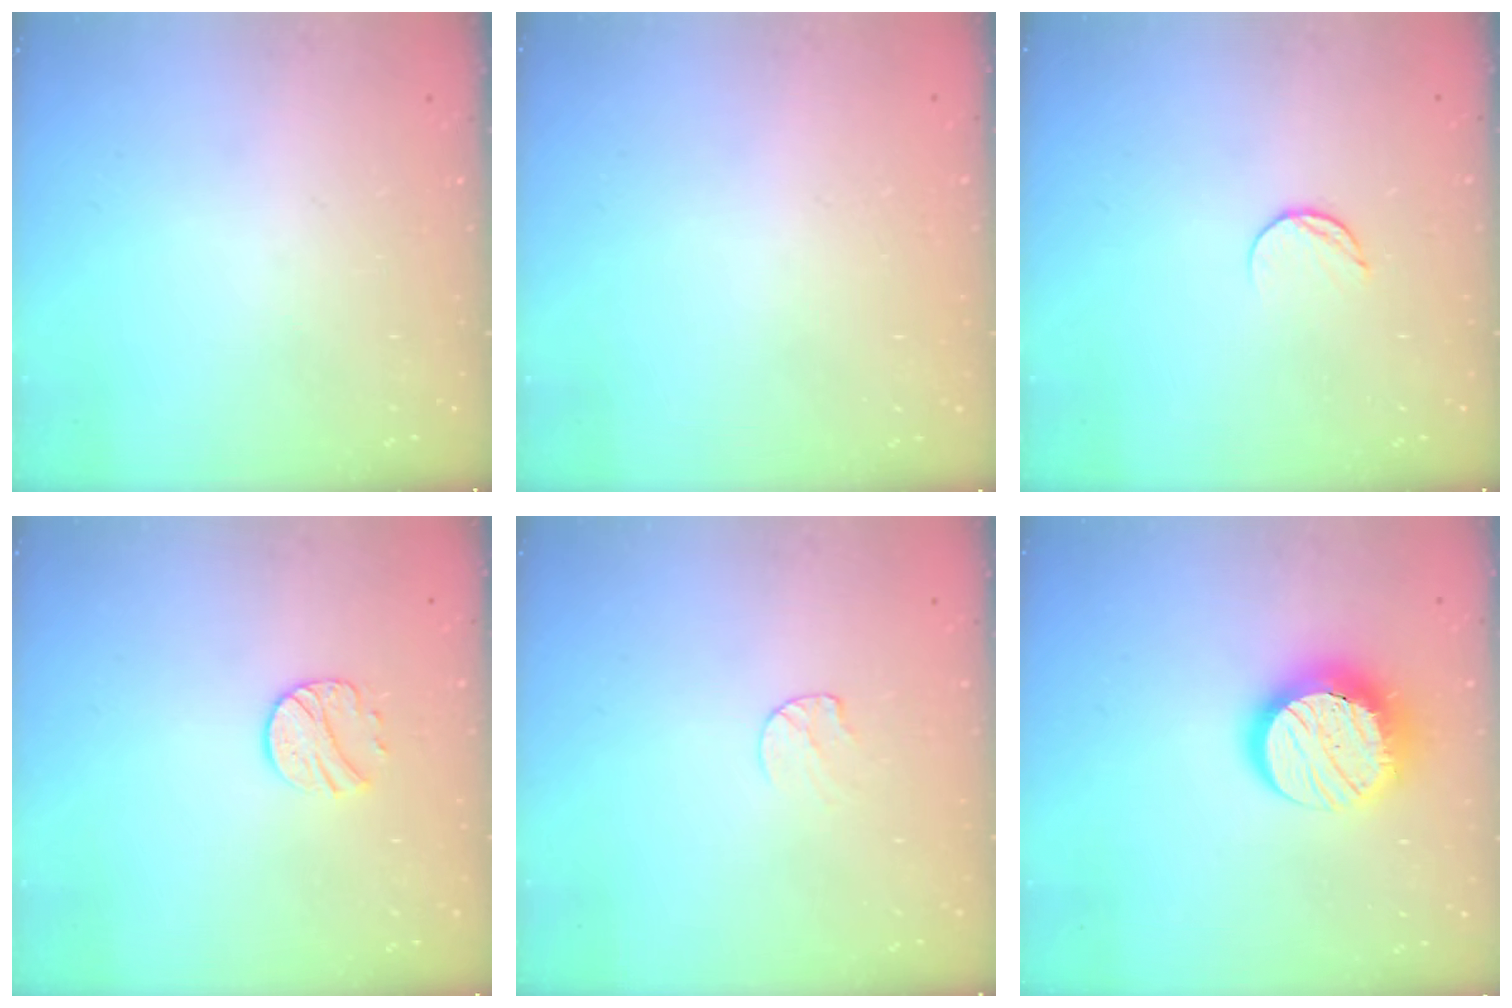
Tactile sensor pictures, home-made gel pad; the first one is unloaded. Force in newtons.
{"total": 0.5, "press": 0.5, "slide": 0.1}
{"total": 6.3, "press": 6.3, "slide": 0.7}
{"total": 9.3, "press": 9.3, "slide": 0.6}
{"total": 4.8, "press": 4.8, "slide": 0.4}
{"total": 15.2, "press": 15.1, "slide": 0.8}